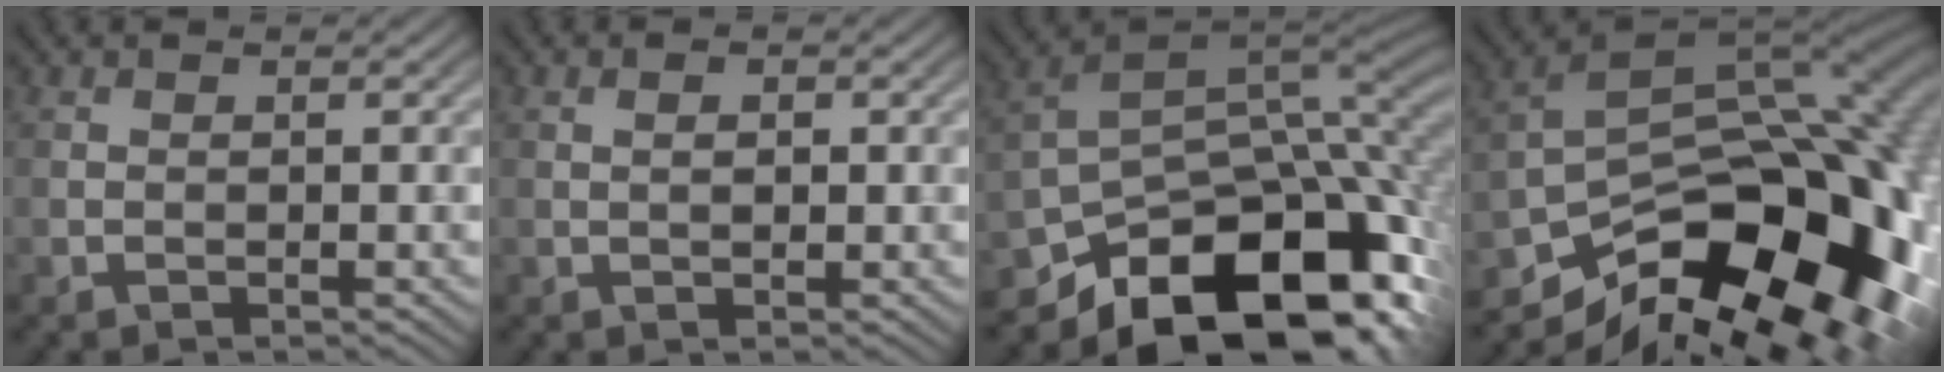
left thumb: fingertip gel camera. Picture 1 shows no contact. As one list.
[{"total": 1.5, "force": [0.3, 0.8, 1.3], "torque": [-0.010, -0.006, 0.005]}, {"total": 17.1, "force": [-9.5, 9.4, 10.8], "torque": [-0.152, -0.036, -0.149]}, {"total": 19.0, "force": [-9.2, 10.3, 13.1], "torque": [-0.191, -0.034, -0.132]}]